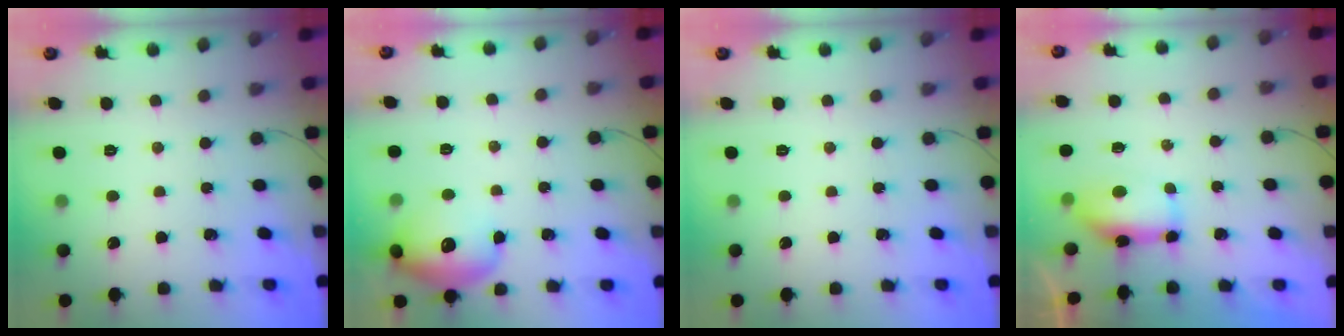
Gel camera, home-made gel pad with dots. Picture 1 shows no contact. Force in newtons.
{"total": 14.3, "press": 14.1, "slide": 2.1}
{"total": 0.0}
{"total": 9.0, "press": 8.1, "slide": 3.9}